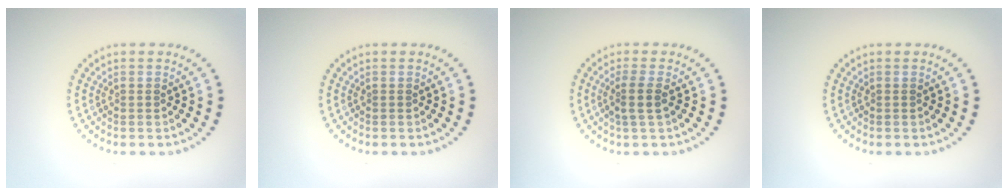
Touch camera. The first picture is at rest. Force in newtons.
{"total": 0.0}
{"total": 1.8, "press": 1.4, "slide": 1.1}
{"total": 0.0}